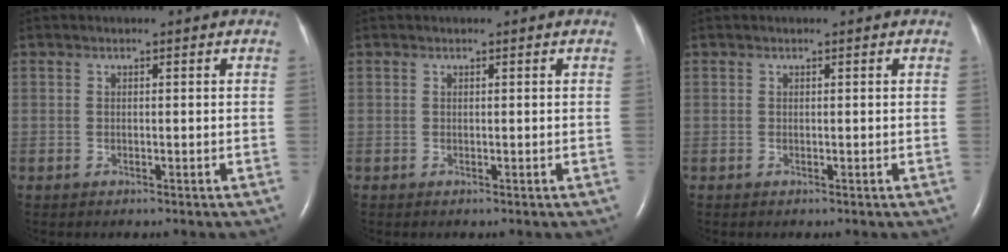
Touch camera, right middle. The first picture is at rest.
{"total": 0.0}
{"total": 0.0}